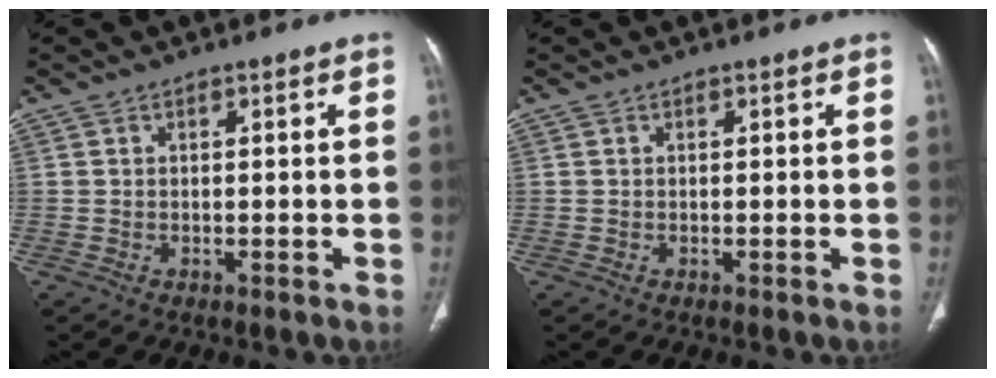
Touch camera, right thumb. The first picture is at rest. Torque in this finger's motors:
{"motor_torque": [0.02, 0.01, -0.01, -0.01, 0.00]}